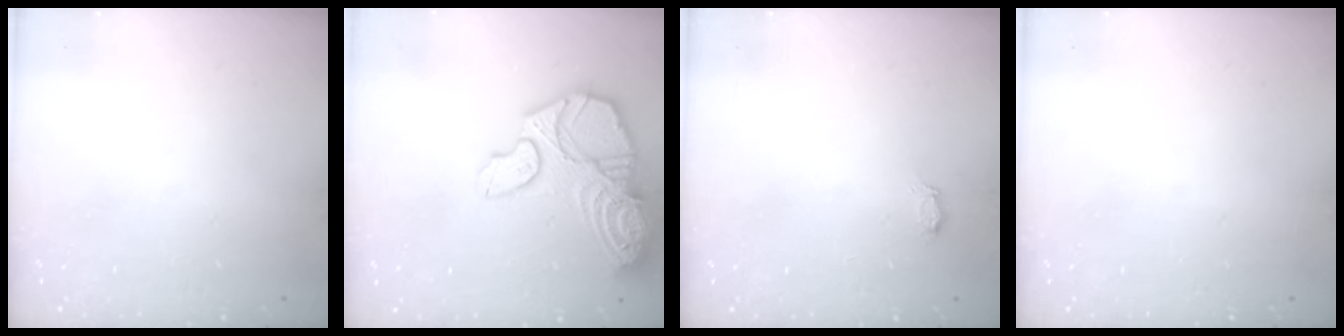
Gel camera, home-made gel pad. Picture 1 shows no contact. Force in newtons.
{"total": 19.7, "press": 19.7, "slide": 1.8}
{"total": 3.1, "press": 3.1, "slide": 0.3}
{"total": 0.0}